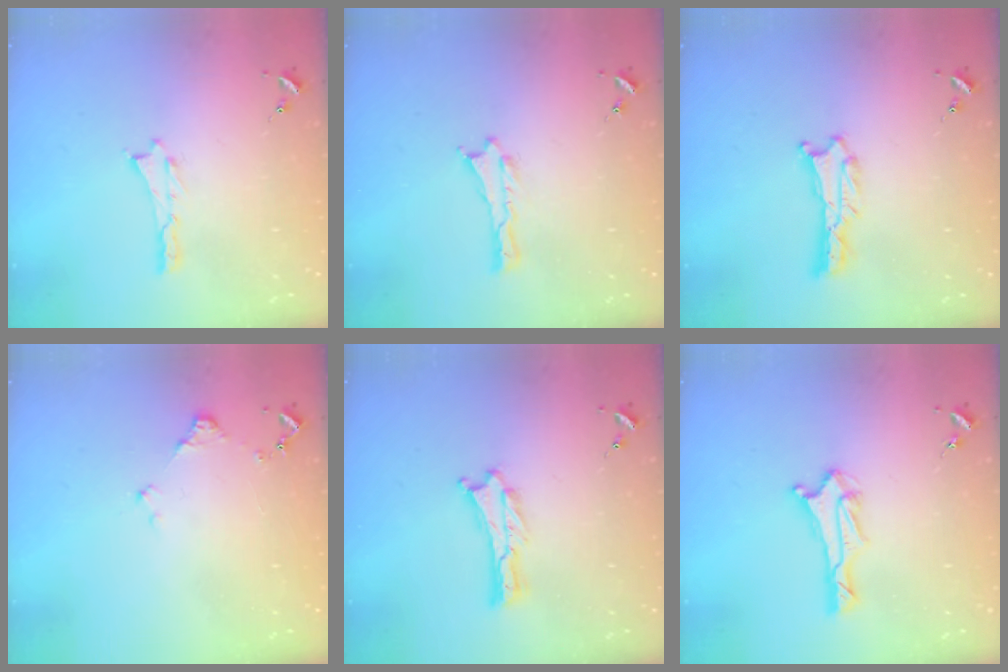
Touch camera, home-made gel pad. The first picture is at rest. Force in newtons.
{"total": 0.0}
{"total": 0.6, "press": 0.6, "slide": 0.1}
{"total": 1.2, "press": 1.2, "slide": 0.2}
{"total": 0.0}
{"total": 2.9, "press": 2.8, "slide": 0.7}